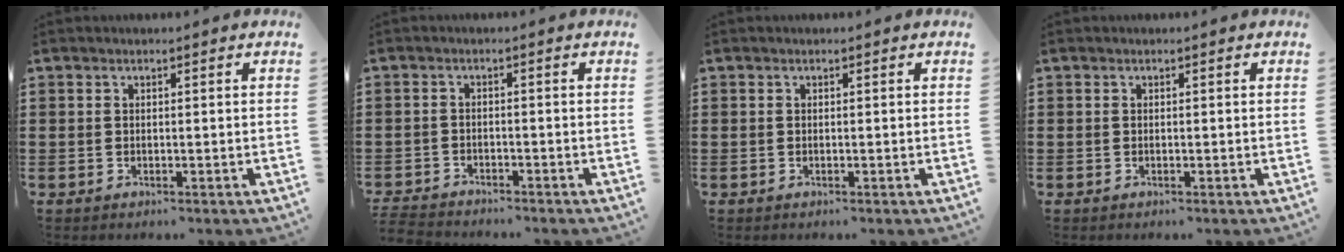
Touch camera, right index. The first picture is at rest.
{"total": 2.4, "force": [-2.4, 0.2, -0.1], "torque": [-0.004, -0.001, -0.052]}
{"total": 0.0}
{"total": 0.0}